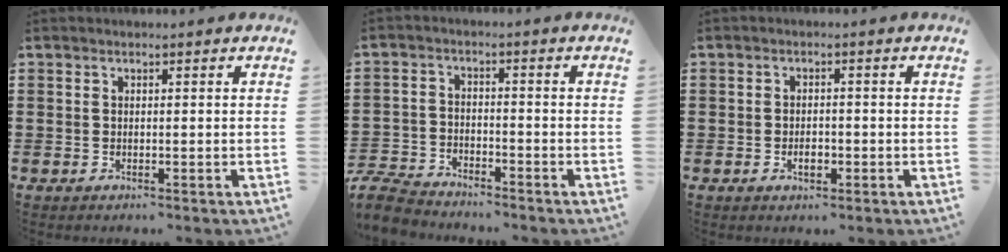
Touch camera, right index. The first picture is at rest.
{"total": 5.1, "force": [-4.9, 0.9, 0.9], "torque": [-0.034, -0.001, -0.103]}
{"total": 2.3, "force": [-0.8, 1.3, 1.7], "torque": [-0.034, 0.003, -0.015]}